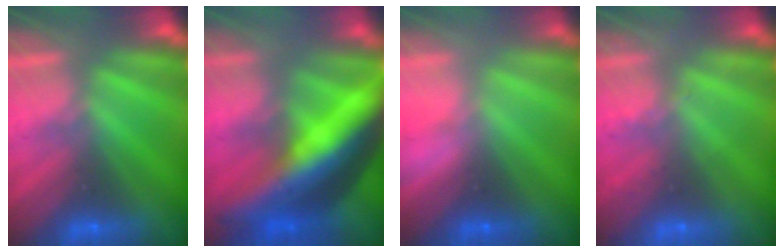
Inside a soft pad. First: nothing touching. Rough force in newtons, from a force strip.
{"total": 8.7}
{"total": 2.6}
{"total": 2.0}